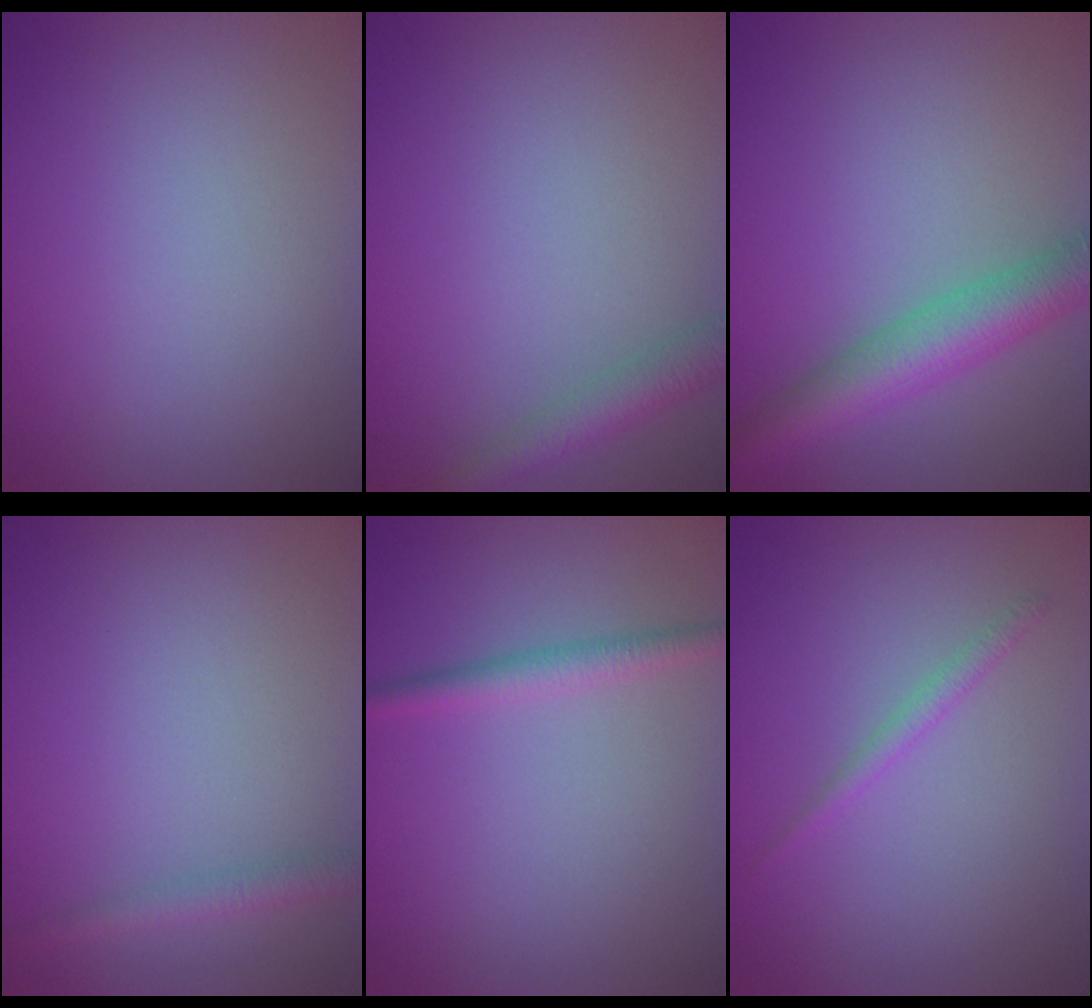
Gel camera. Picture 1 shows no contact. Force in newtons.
{"total": 2.5, "press": 2.5, "slide": 0.1}
{"total": 5.7, "press": 5.7, "slide": 0.3}
{"total": 1.8, "press": 1.8, "slide": 0.1}
{"total": 1.9, "press": 1.9, "slide": 0.1}
{"total": 1.1, "press": 1.1, "slide": 0.1}